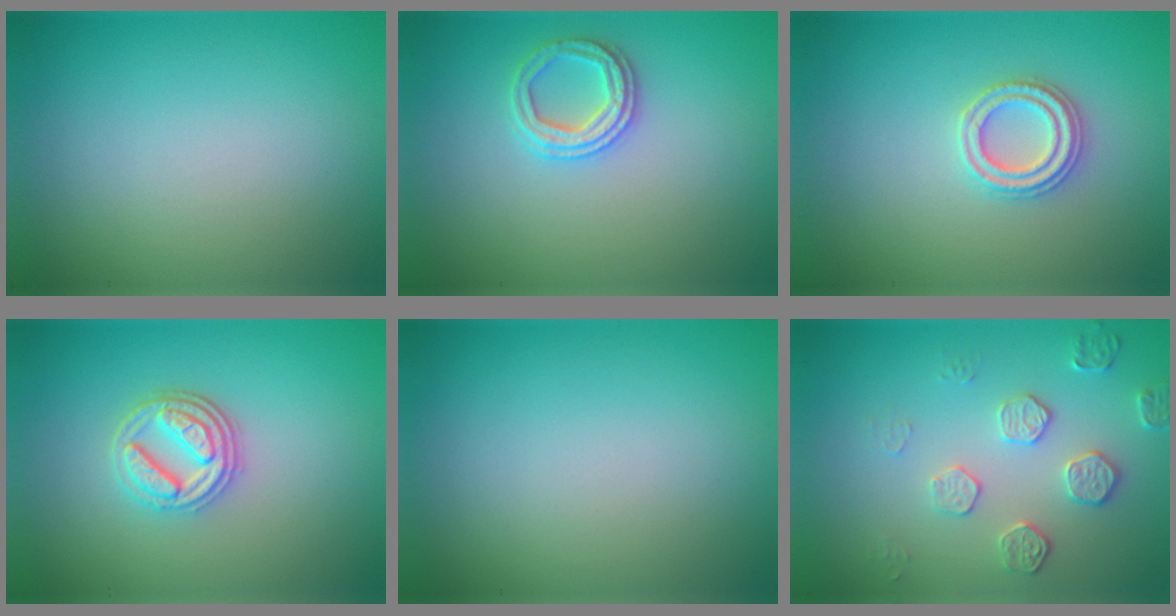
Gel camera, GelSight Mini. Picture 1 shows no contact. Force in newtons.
{"total": 2.4, "press": 2.4, "slide": 0.2}
{"total": 2.4, "press": 2.4, "slide": 0.2}
{"total": 3.8, "press": 3.2, "slide": 2.1}
{"total": 0.0}
{"total": 2.2, "press": 1.8, "slide": 1.2}